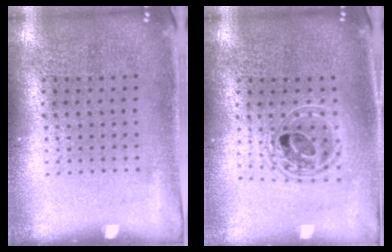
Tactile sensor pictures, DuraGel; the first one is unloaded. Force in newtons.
{"total": 1.6, "press": 1.3, "slide": 0.9}